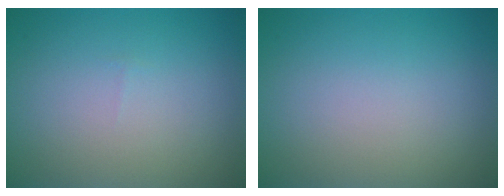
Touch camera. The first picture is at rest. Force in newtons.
{"total": 0.0}